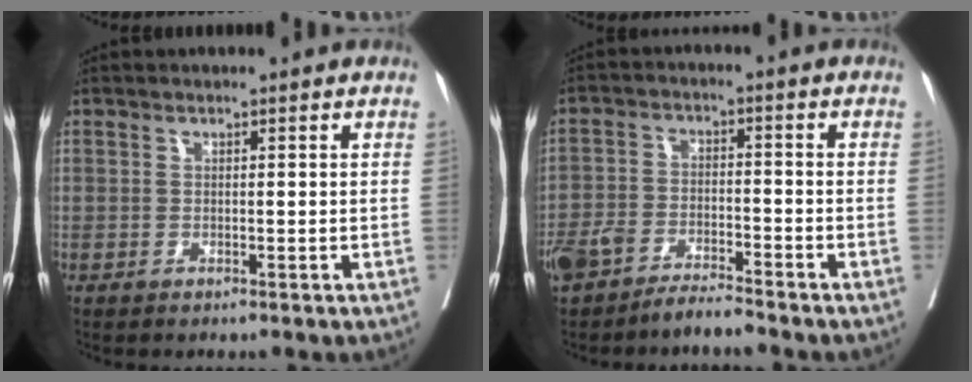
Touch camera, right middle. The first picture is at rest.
{"total": 5.9, "force": [-5.1, 1.3, 2.6], "torque": [-0.053, 0.002, -0.095]}